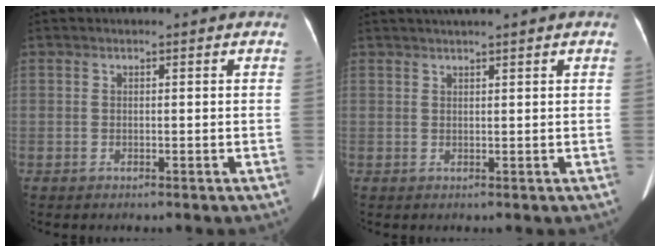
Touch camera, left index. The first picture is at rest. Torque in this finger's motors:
{"motor_torque": [0.43, -0.53, 0.03, 0.01]}